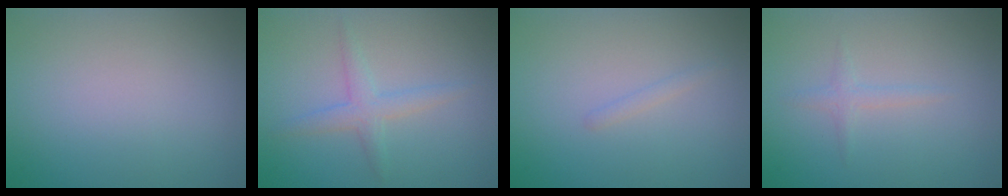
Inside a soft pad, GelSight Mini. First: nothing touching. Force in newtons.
{"total": 2.2, "press": 2.2, "slide": 0.1}
{"total": 0.6, "press": 0.6, "slide": 0.0}
{"total": 1.0, "press": 1.0, "slide": 0.1}